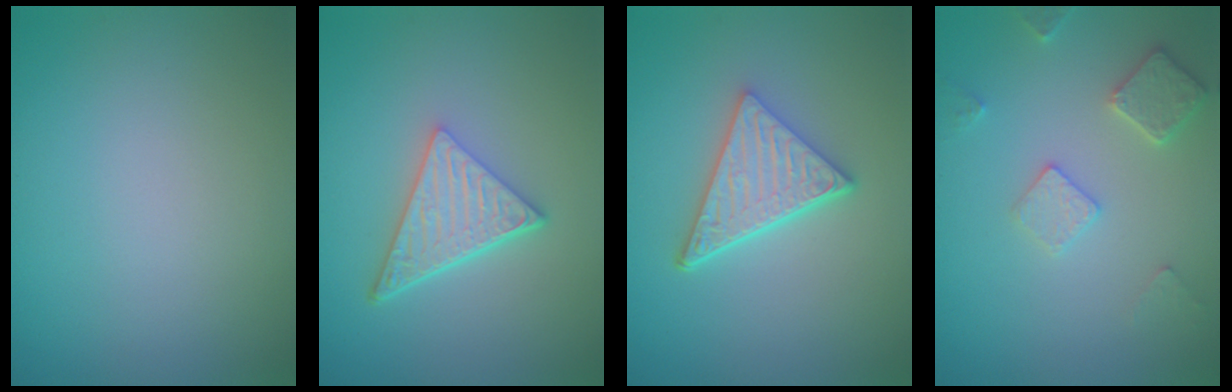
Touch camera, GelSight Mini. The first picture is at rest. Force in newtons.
{"total": 4.9, "press": 3.4, "slide": 3.5}
{"total": 4.9, "press": 3.7, "slide": 3.3}
{"total": 2.9, "press": 2.9, "slide": 0.4}